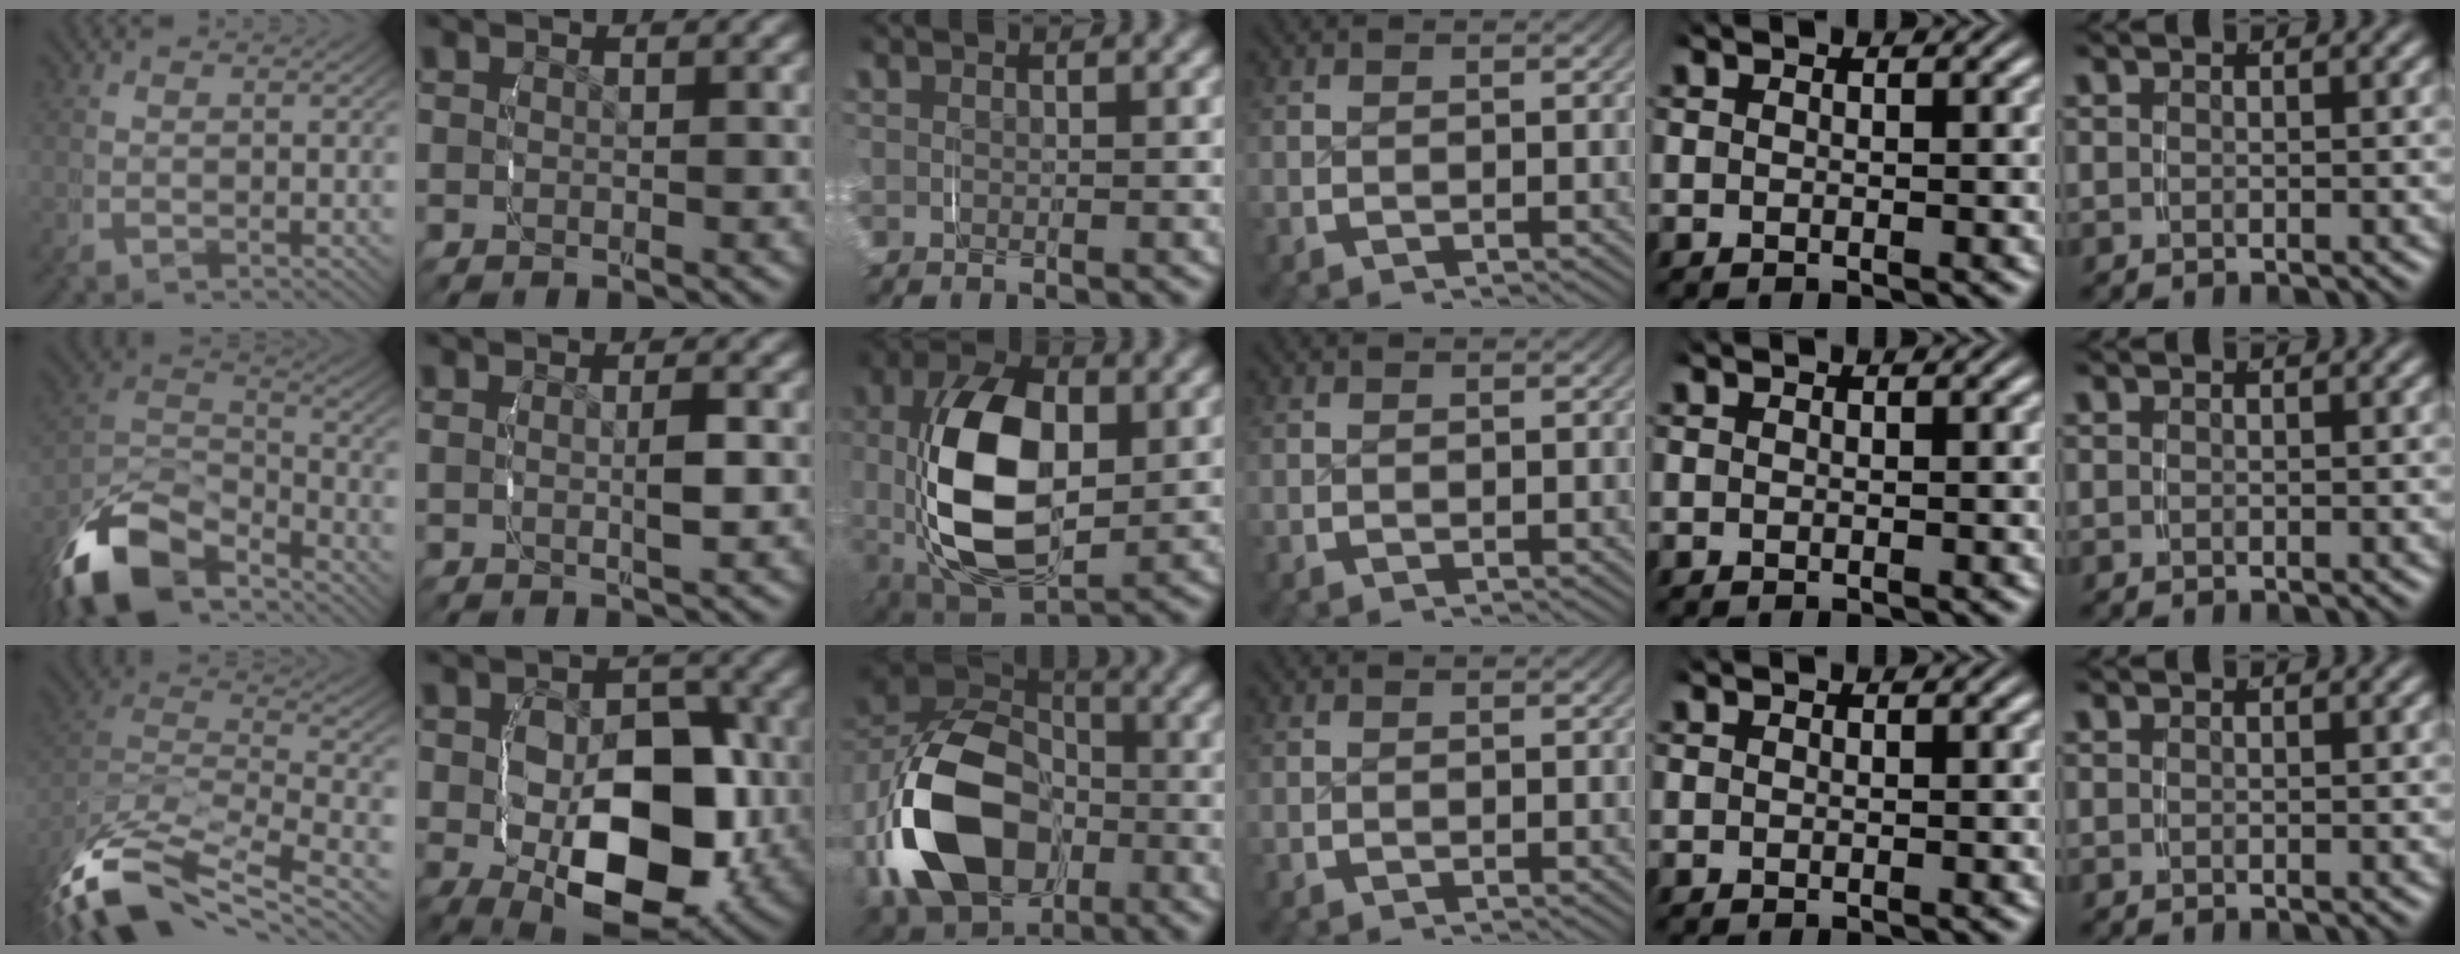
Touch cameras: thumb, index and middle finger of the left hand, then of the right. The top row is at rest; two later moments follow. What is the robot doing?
{"motion": "grasp_and_lifting", "object": "fork"}